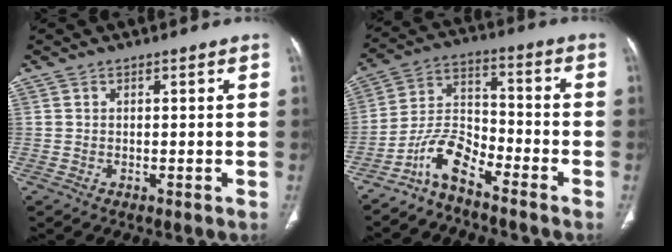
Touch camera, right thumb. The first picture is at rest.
{"total": 8.2, "force": [-6.4, 2.7, 4.4], "torque": [-0.087, 0.068, -0.136]}